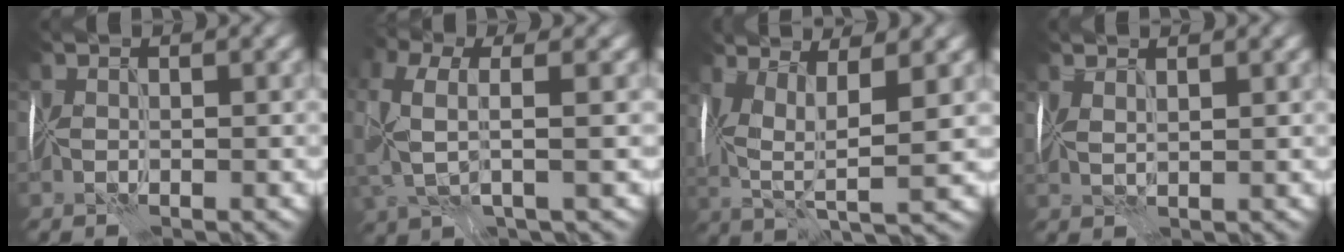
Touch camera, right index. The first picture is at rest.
{"total": 5.1, "force": [0.9, 1.9, 4.7], "torque": [-0.110, 0.005, 0.007]}
{"total": 6.7, "force": [2.0, 2.3, 6.0], "torque": [-0.127, 0.004, 0.036]}
{"total": 1.8, "force": [1.5, 0.4, 1.0], "torque": [-0.024, 0.007, 0.025]}